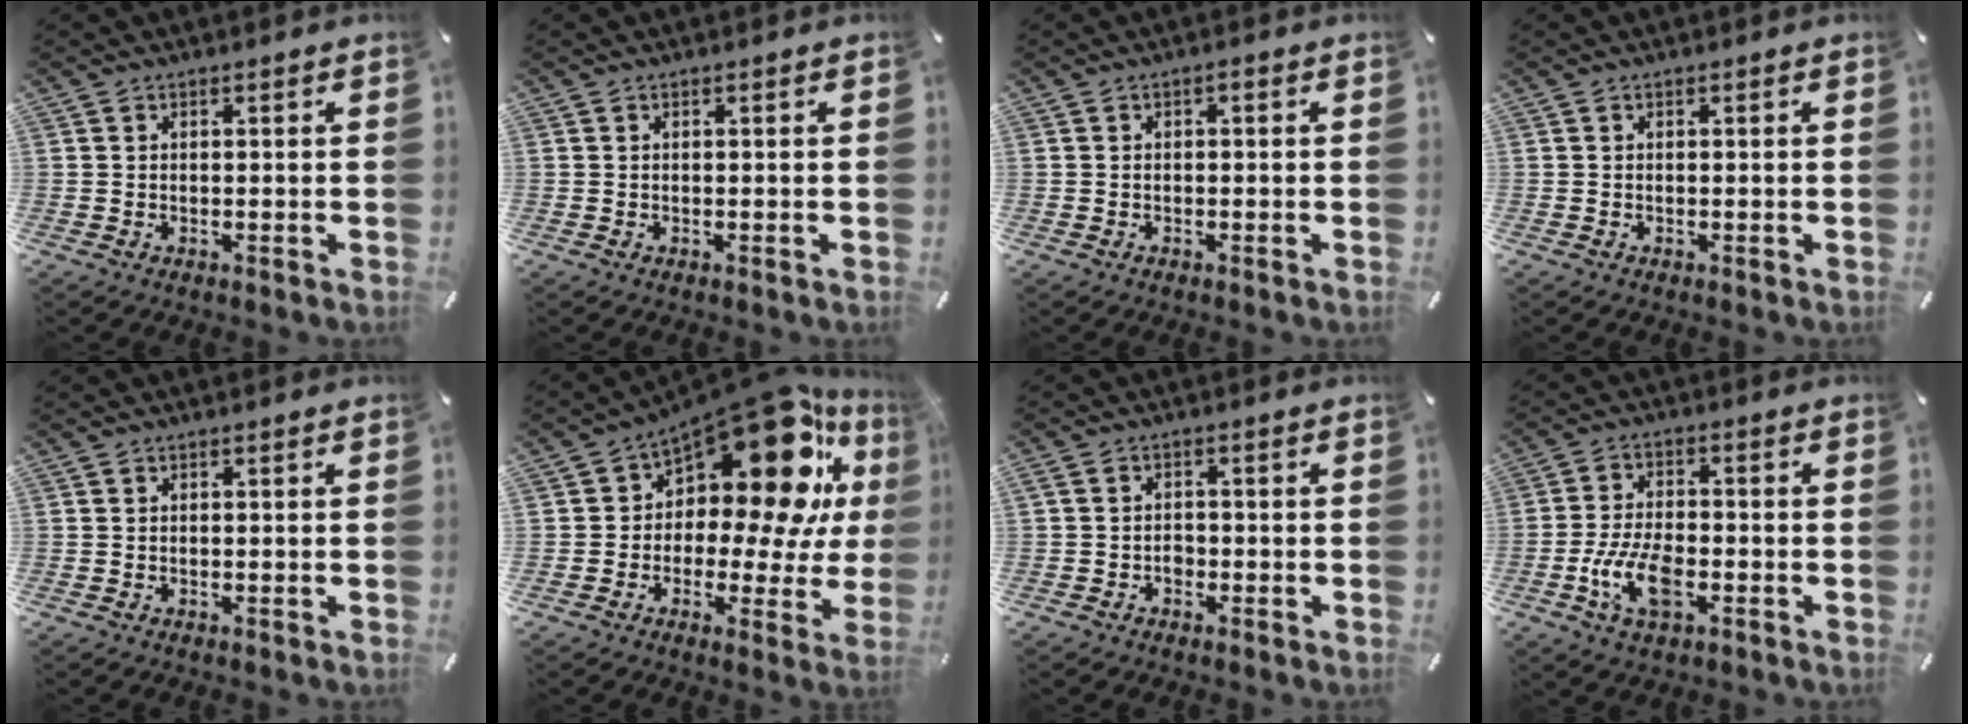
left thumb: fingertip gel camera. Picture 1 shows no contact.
{"total": 0.0}
{"total": 1.0, "force": [-0.4, 0.4, 0.8], "torque": [-0.017, 0.001, -0.007]}
{"total": 0.0}
{"total": 0.0}
{"total": 19.3, "force": [9.2, 10.0, 13.7], "torque": [-0.195, -0.085, 0.147]}
{"total": 2.2, "force": [-1.0, 1.7, 0.9], "torque": [-0.018, 0.007, -0.021]}
{"total": 9.6, "force": [-3.5, 4.9, 7.5], "torque": [-0.164, 0.003, -0.061]}